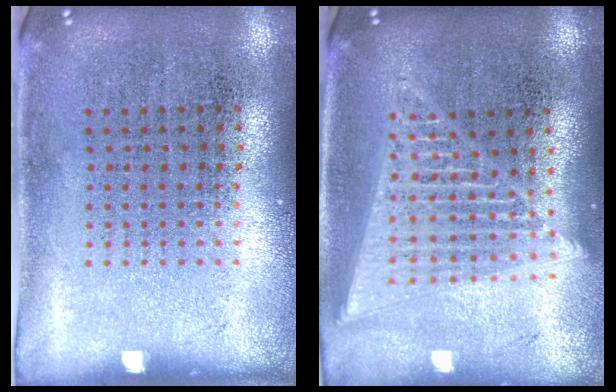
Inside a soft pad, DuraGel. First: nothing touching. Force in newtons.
{"total": 1.8, "press": 1.6, "slide": 0.8}